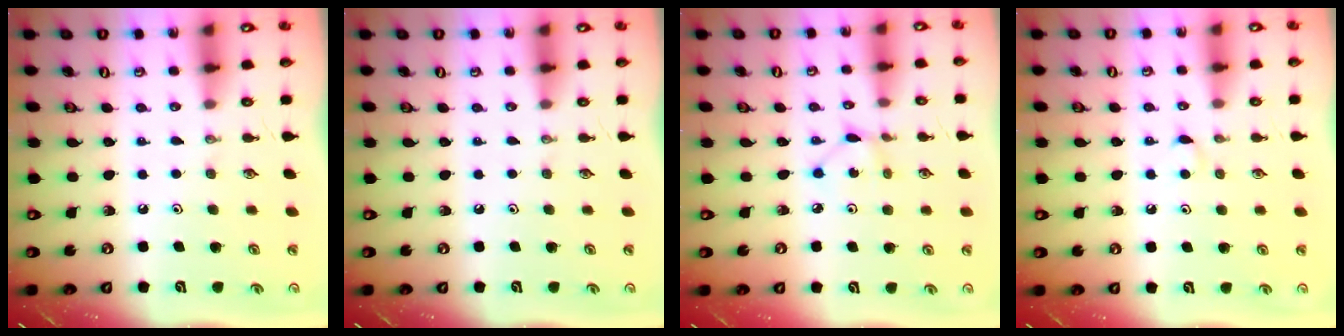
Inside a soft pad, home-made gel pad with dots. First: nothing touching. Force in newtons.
{"total": 0.0}
{"total": 2.8, "press": 2.7, "slide": 0.3}
{"total": 2.8, "press": 2.8, "slide": 0.5}